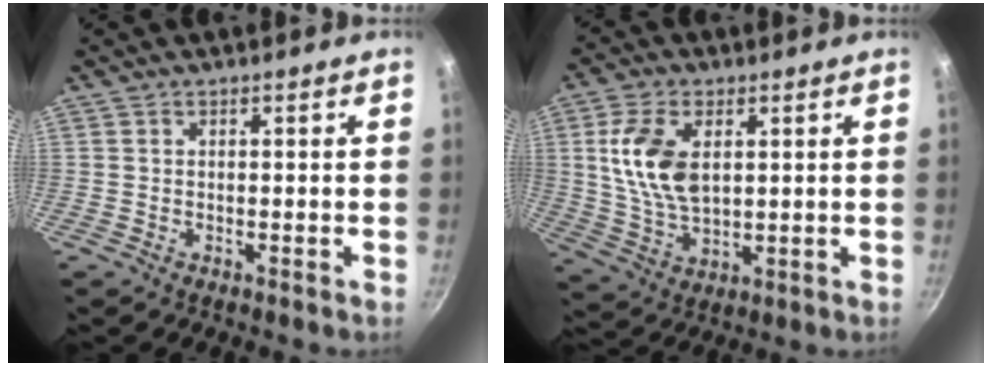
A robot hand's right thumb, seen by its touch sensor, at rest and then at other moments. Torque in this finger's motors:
{"motor_torque": [0.26, 0.46, 1.10, 0.03, 0.27]}